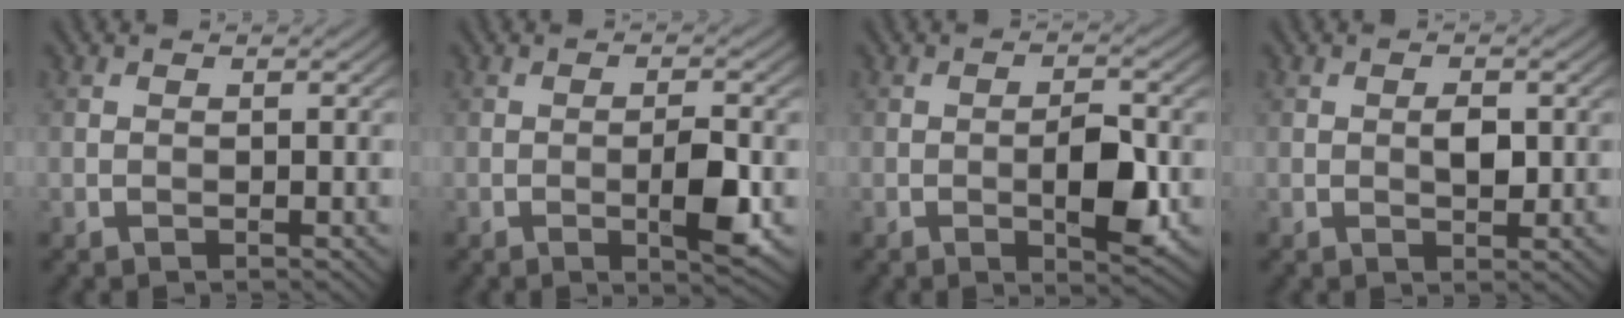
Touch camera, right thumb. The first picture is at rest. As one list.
[{"total": 4.5, "force": [-1.1, 1.0, 4.2], "torque": [-0.072, 0.000, -0.019]}, {"total": 5.5, "force": [-1.3, 1.9, 5.0], "torque": [-0.081, 0.002, -0.020]}, {"total": 2.0, "force": [0.1, 1.0, 1.8], "torque": [-0.029, -0.001, 0.001]}]